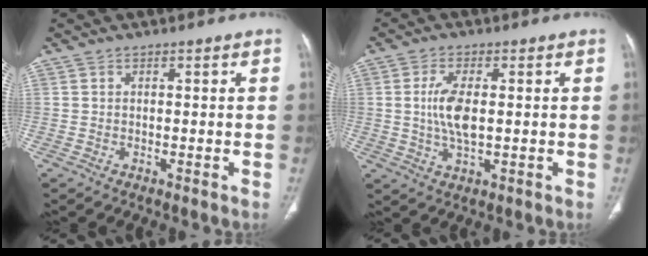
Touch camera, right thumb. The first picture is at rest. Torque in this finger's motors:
{"motor_torque": [1.59, 1.84, 1.09, -0.42, 0.08]}